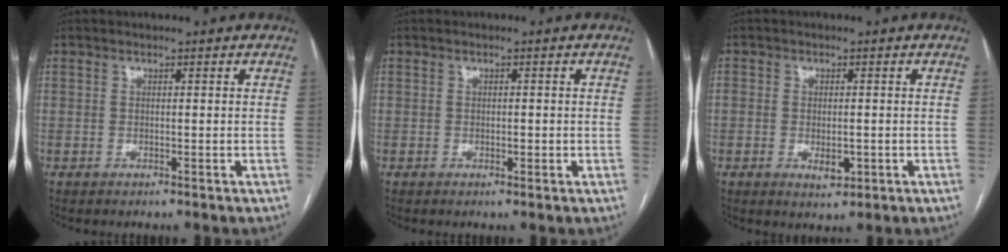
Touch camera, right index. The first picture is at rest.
{"total": 1.2, "force": [-0.2, 0.6, 1.0], "torque": [-0.015, 0.000, -0.001]}
{"total": 4.0, "force": [-1.0, 2.3, 3.2], "torque": [-0.052, -0.002, -0.009]}